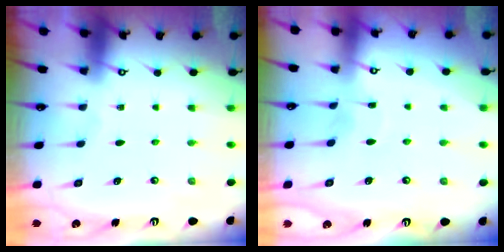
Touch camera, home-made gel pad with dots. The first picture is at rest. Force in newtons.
{"total": 1.8, "press": 1.7, "slide": 0.3}